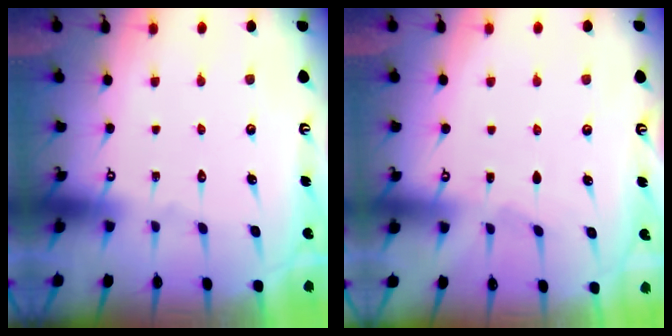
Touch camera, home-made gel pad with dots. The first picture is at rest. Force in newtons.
{"total": 2.8, "press": 2.8, "slide": 0.3}